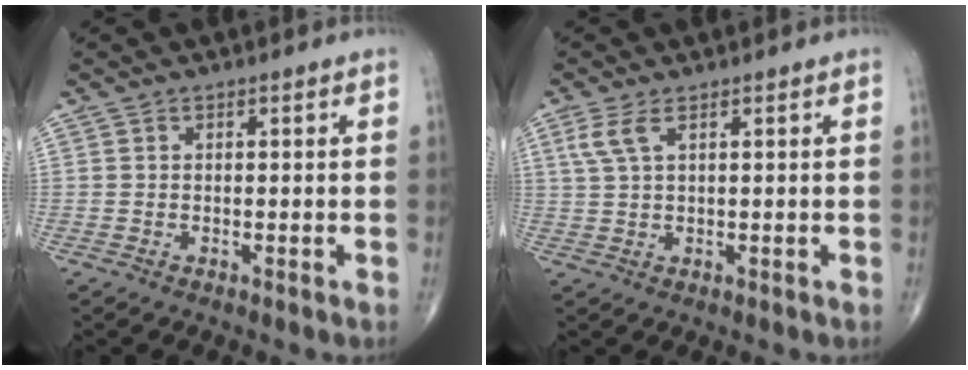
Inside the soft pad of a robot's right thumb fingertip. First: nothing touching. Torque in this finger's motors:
{"motor_torque": [0.01, 0.01, 0.26, 0.18, 0.02]}